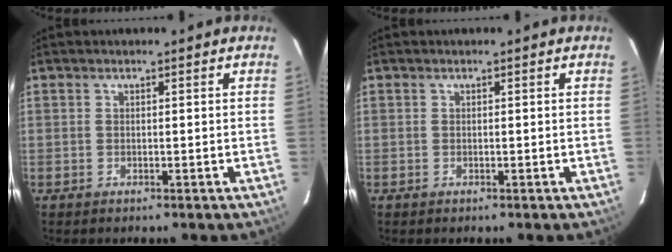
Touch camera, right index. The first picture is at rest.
{"total": 0.0}